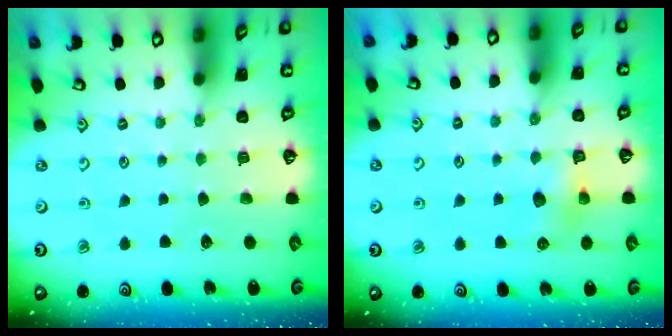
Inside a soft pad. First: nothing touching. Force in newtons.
{"total": 6.0, "press": 5.9, "slide": 0.8}